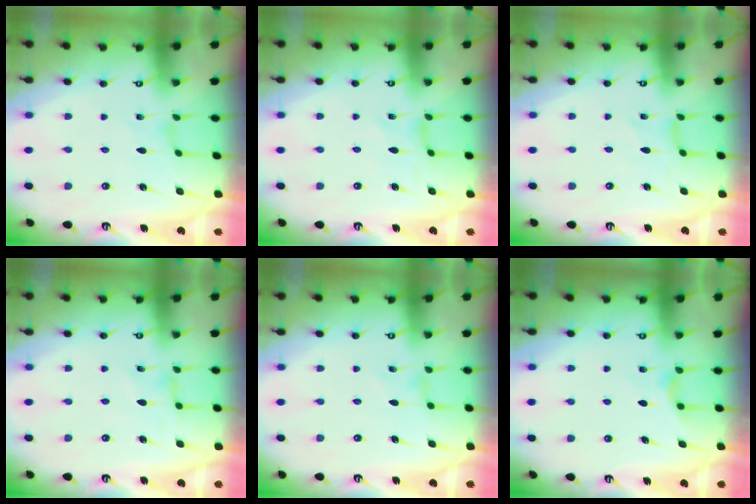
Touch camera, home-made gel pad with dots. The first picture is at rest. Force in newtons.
{"total": 0.0}
{"total": 0.0}
{"total": 0.0}
{"total": 0.0}
{"total": 3.8, "press": 3.7, "slide": 0.7}